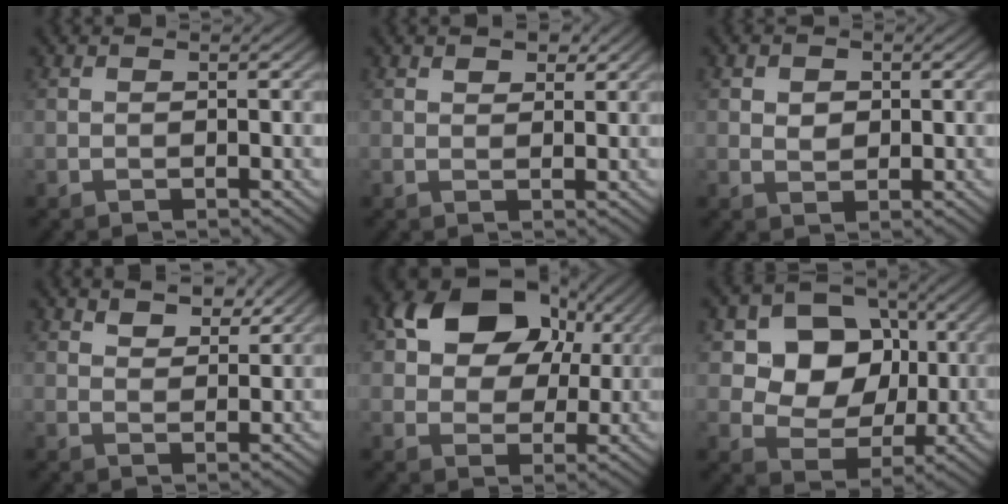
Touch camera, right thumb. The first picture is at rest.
{"total": 1.8, "force": [1.2, 1.0, 0.8], "torque": [-0.012, -0.001, 0.022]}
{"total": 1.9, "force": [0.5, 1.5, 1.1], "torque": [-0.022, -0.003, 0.007]}
{"total": 3.4, "force": [2.6, 1.5, 1.6], "torque": [-0.026, -0.007, 0.054]}
{"total": 12.9, "force": [4.9, 9.2, 7.6], "torque": [-0.147, 0.031, 0.079]}
{"total": 10.0, "force": [2.0, 8.1, 5.4], "torque": [-0.108, 0.000, 0.022]}